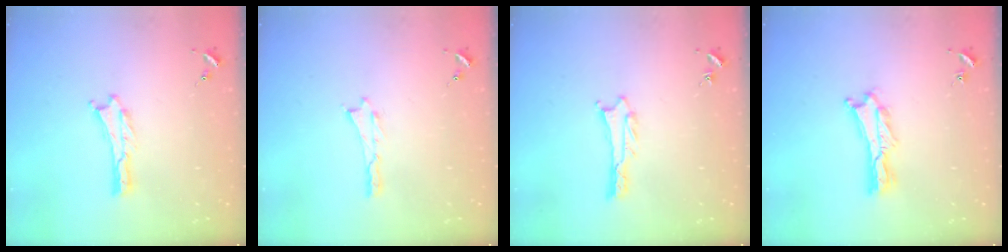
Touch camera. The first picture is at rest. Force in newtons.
{"total": 0.0}
{"total": 1.1, "press": 1.1, "slide": 0.1}
{"total": 1.4, "press": 1.4, "slide": 0.3}